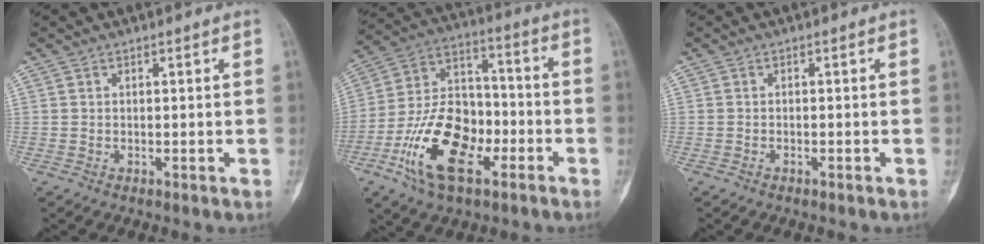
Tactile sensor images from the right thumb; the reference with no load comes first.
{"total": 18.3, "force": [-7.6, 9.8, 13.4], "torque": [-0.231, 0.047, -0.141]}
{"total": 0.6, "force": [-0.4, 0.1, 0.3], "torque": [-0.014, 0.005, -0.005]}